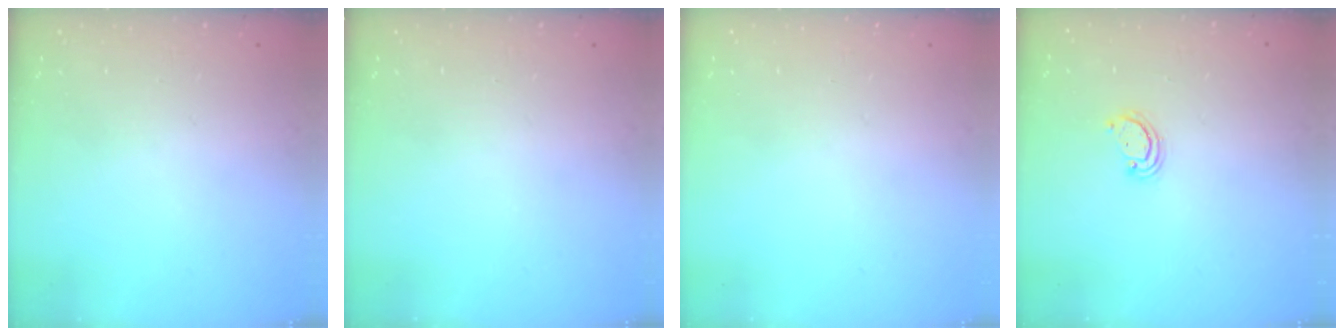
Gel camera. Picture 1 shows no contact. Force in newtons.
{"total": 0.0}
{"total": 0.0}
{"total": 2.3, "press": 2.3, "slide": 0.3}